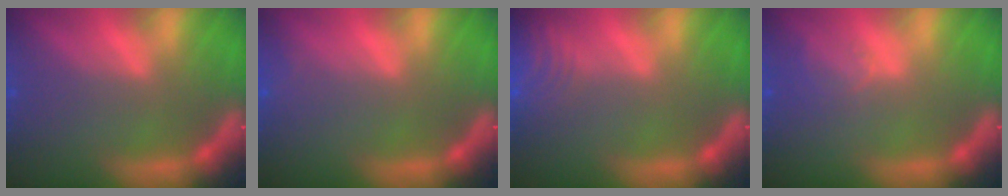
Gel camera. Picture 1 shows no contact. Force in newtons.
{"total": 0.9}
{"total": 9.0}
{"total": 2.0}